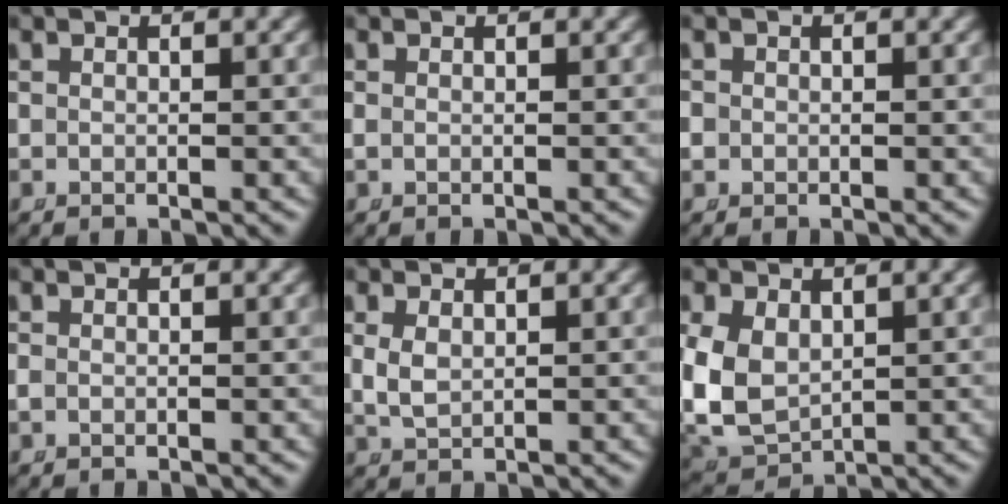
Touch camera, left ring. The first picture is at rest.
{"total": 0.7, "force": [-0.3, 0.5, 0.3], "torque": [-0.016, -0.007, 0.000]}
{"total": 1.3, "force": [-0.3, 1.2, 0.4], "torque": [-0.022, -0.008, -0.001]}
{"total": 0.8, "force": [-0.6, 0.5, 0.3], "torque": [-0.017, -0.006, -0.005]}
{"total": 2.3, "force": [0.3, 1.8, 1.4], "torque": [-0.045, -0.017, 0.021]}
{"total": 9.8, "force": [-0.9, 8.6, 4.5], "torque": [-0.157, -0.046, 0.005]}